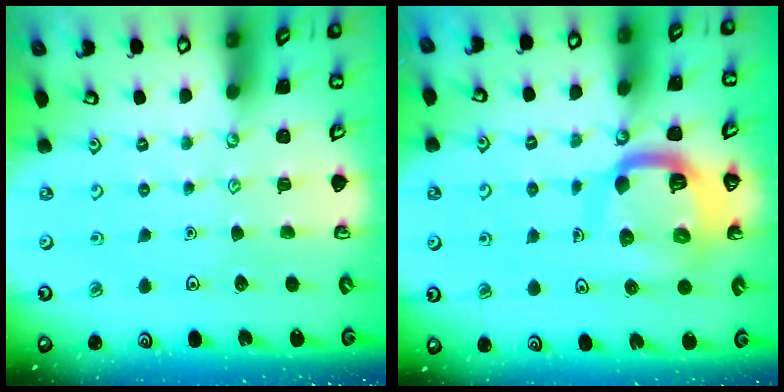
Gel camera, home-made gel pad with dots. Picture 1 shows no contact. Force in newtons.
{"total": 13.3, "press": 13.2, "slide": 1.6}